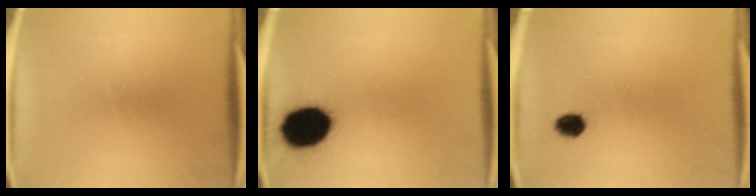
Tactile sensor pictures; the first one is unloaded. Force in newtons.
{"total": 16.1}
{"total": 3.1}